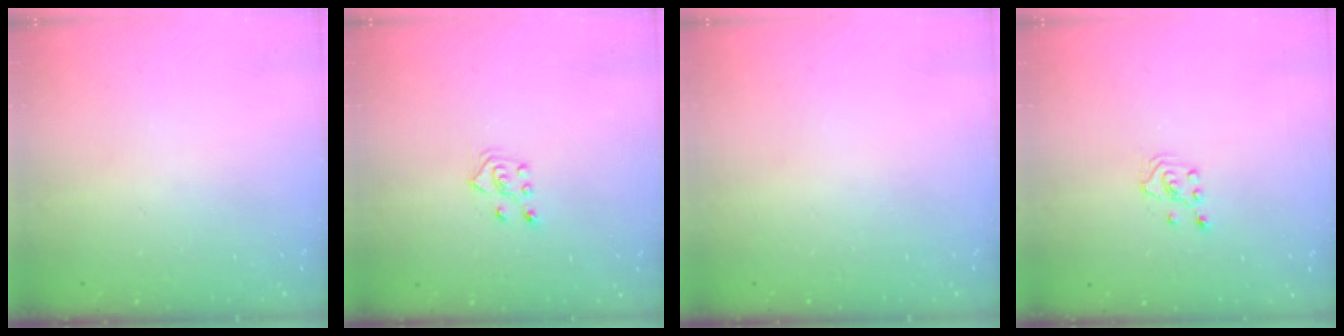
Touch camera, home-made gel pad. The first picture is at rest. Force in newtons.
{"total": 5.7, "press": 5.7, "slide": 0.8}
{"total": 0.0}
{"total": 2.6, "press": 2.4, "slide": 0.8}